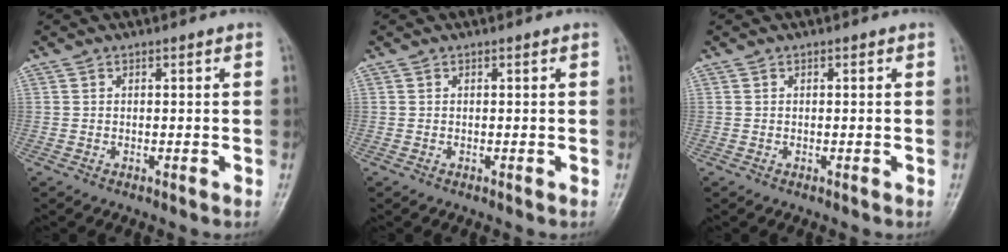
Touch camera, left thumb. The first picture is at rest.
{"total": 0.0}
{"total": 0.0}